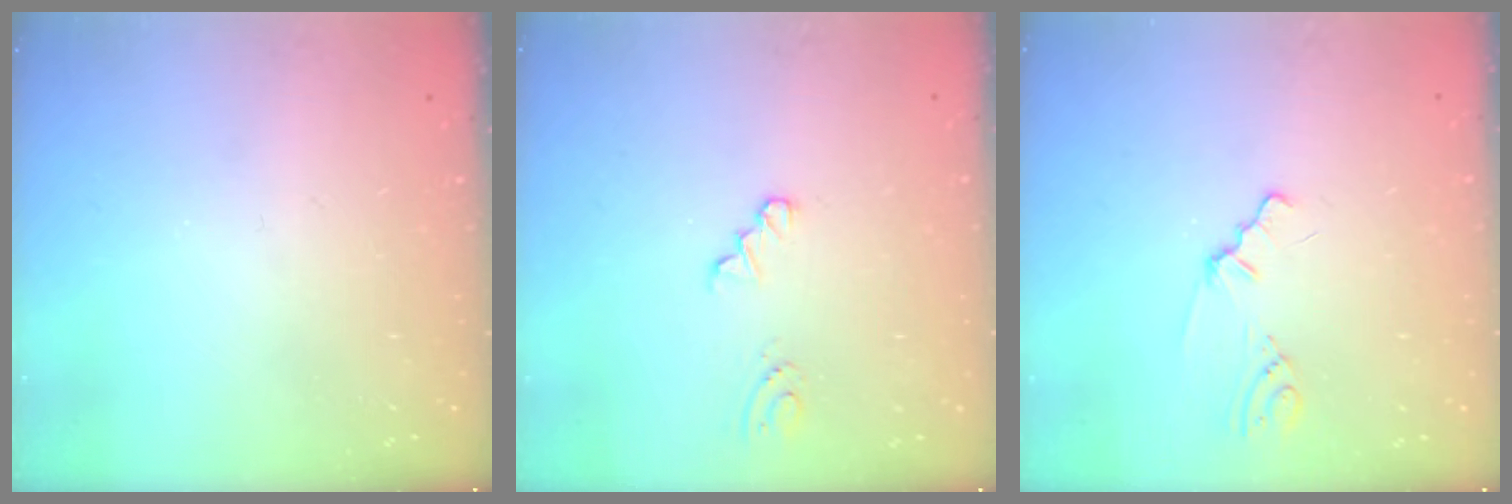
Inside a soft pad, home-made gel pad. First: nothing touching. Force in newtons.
{"total": 0.0}
{"total": 0.8, "press": 0.8, "slide": 0.2}